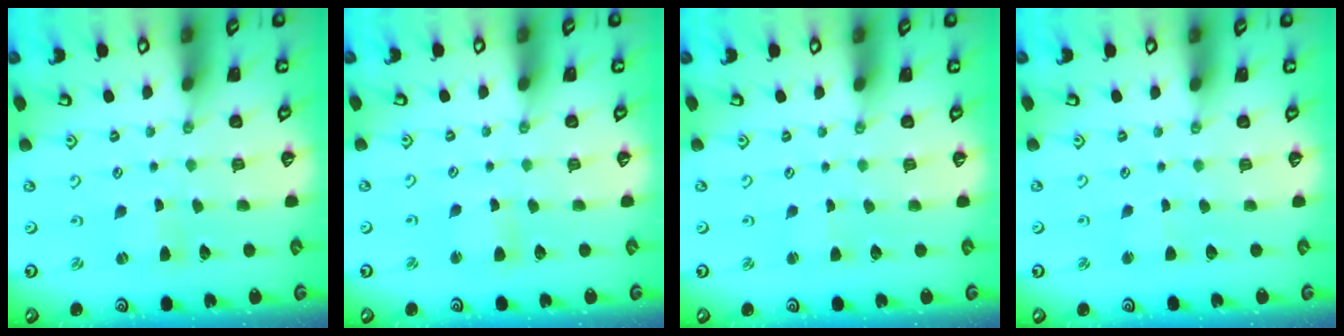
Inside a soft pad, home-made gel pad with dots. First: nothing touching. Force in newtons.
{"total": 2.8, "press": 2.8, "slide": 0.3}
{"total": 1.6, "press": 1.6, "slide": 0.3}
{"total": 1.8, "press": 1.8, "slide": 0.2}